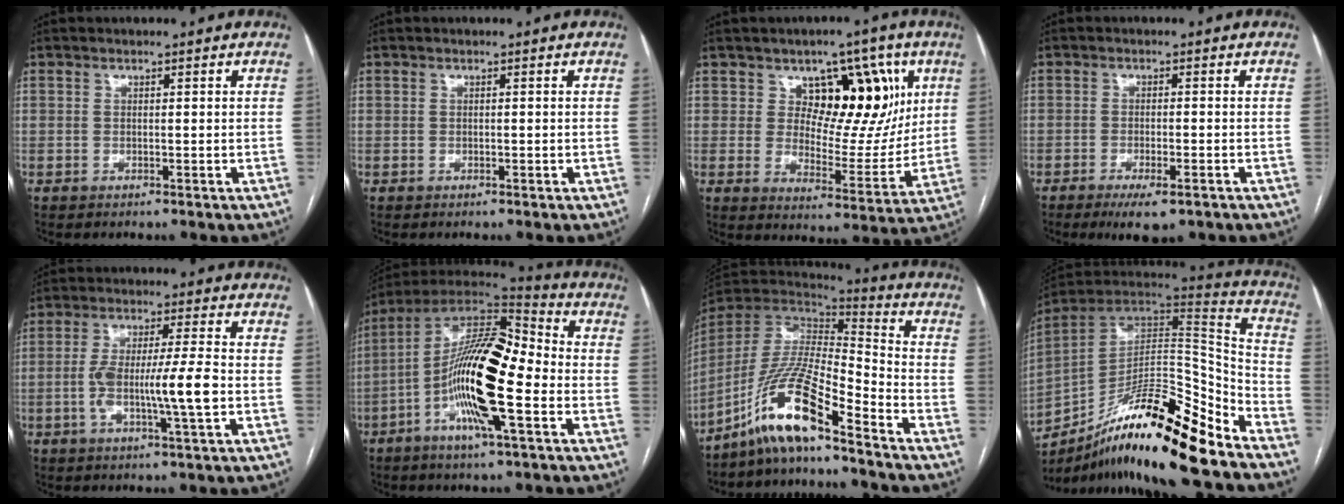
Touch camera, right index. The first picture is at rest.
{"total": 0.0}
{"total": 13.2, "force": [5.4, 7.4, 9.5], "torque": [-0.117, 0.016, 0.092]}
{"total": 5.1, "force": [-3.3, 1.2, 3.8], "torque": [-0.059, -0.009, -0.045]}
{"total": 9.7, "force": [-1.8, 0.3, 9.5], "torque": [-0.177, 0.004, -0.035]}
{"total": 18.8, "force": [-4.1, 4.0, 18.0], "torque": [-0.328, 0.013, -0.077]}
{"total": 14.1, "force": [-10.3, 1.1, 9.6], "torque": [-0.193, 0.001, -0.193]}
{"total": 23.8, "force": [-17.0, 3.2, 16.4], "torque": [-0.252, 0.004, -0.292]}